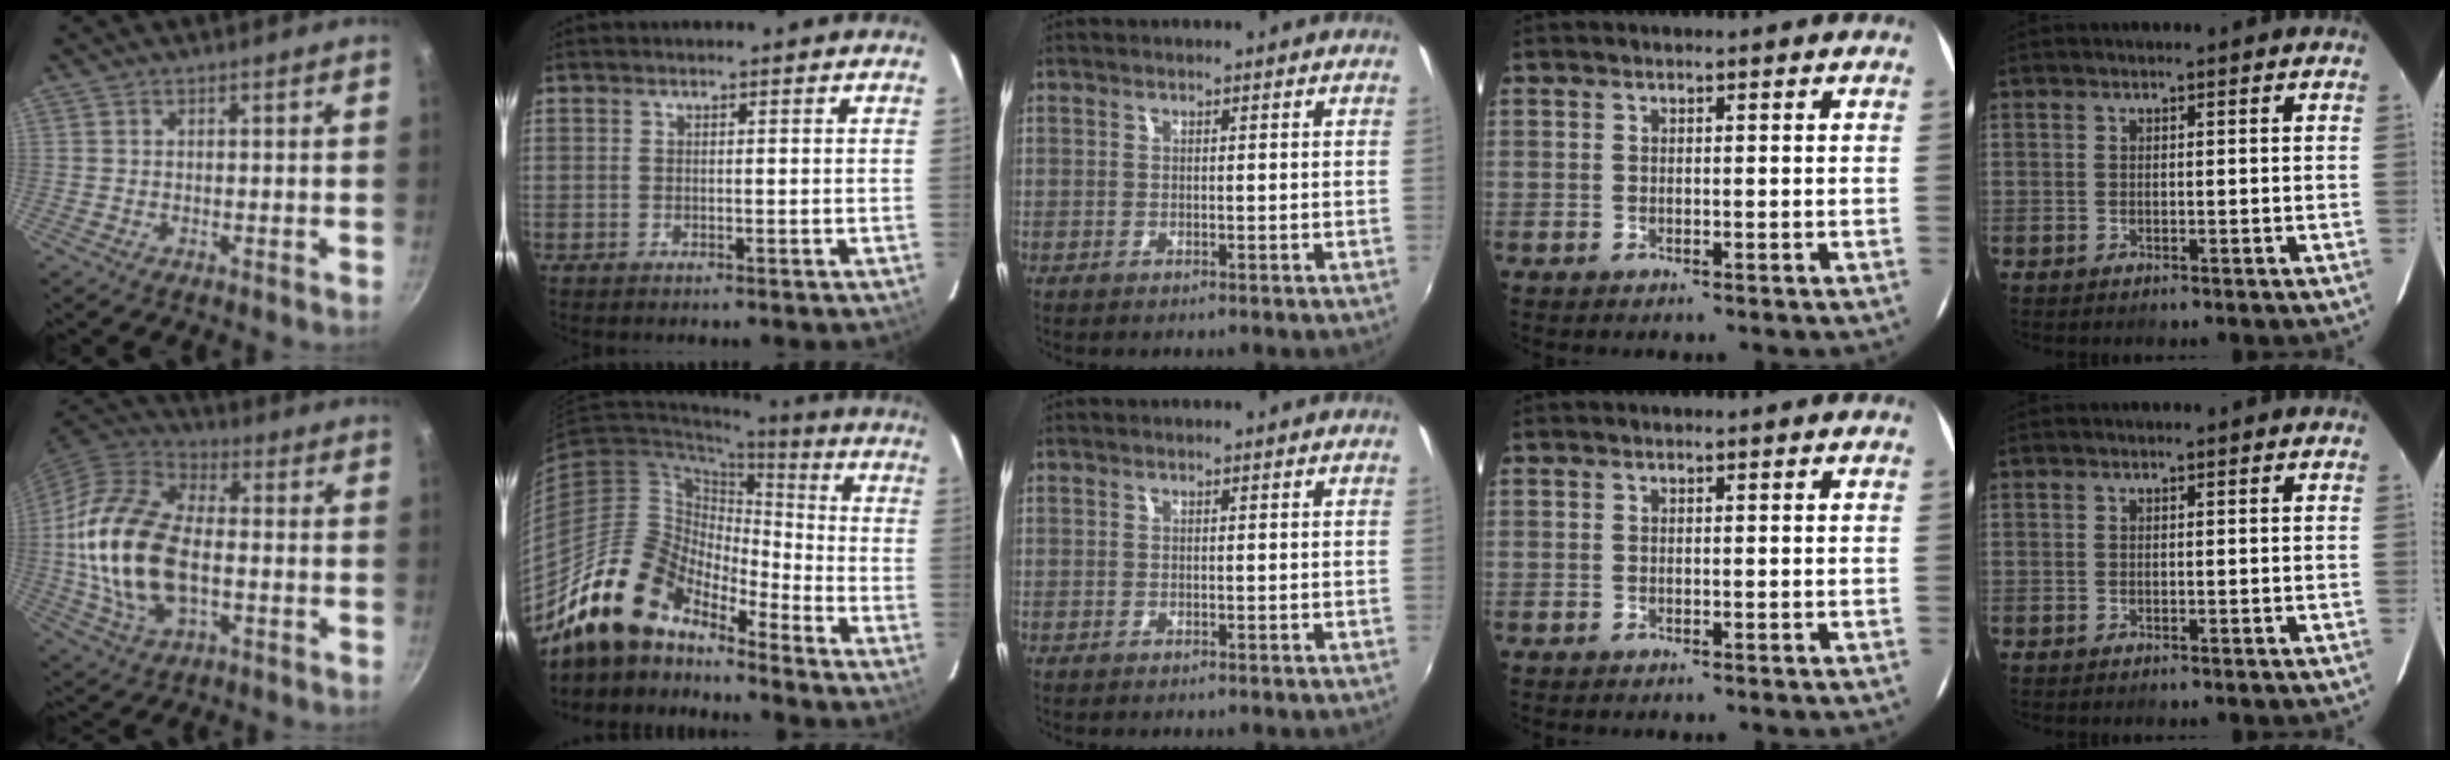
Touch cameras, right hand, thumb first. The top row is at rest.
{"thumb": {"total": 20.7, "force": [-1.5, 11.9, 16.8], "torque": [-0.327, 0.025, -0.033]}, "index": {"total": 15.6, "force": [-13.1, 6.1, 5.8], "torque": [-0.112, 0.013, -0.253]}}